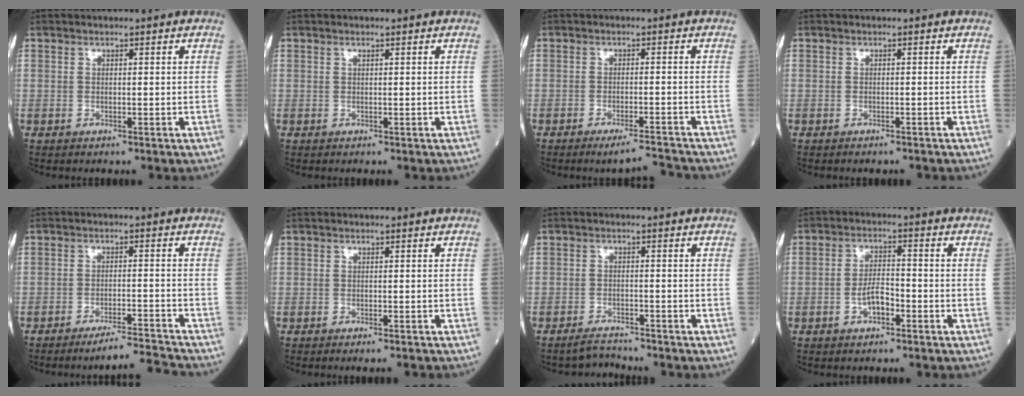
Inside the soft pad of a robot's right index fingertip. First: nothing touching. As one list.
[{"total": 0.0}, {"total": 4.3, "force": [-4.0, -0.8, 1.4], "torque": [-0.016, -0.011, -0.067]}, {"total": 1.6, "force": [-1.5, 0.4, 0.4], "torque": [-0.006, -0.003, -0.019]}, {"total": 6.0, "force": [-5.6, -1.9, 0.9], "torque": [-0.009, -0.006, -0.096]}, {"total": 2.4, "force": [-2.2, 0.0, 1.0], "torque": [-0.010, -0.004, -0.030]}, {"total": 2.3, "force": [-2.2, 0.0, -0.5], "torque": [0.010, -0.012, -0.037]}, {"total": 4.1, "force": [-1.7, 1.6, 3.3], "torque": [-0.064, 0.007, -0.033]}]